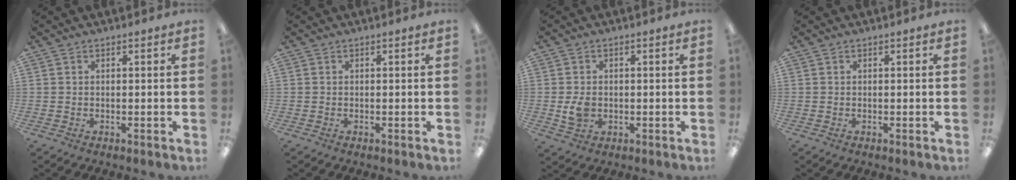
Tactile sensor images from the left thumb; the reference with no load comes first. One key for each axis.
{"total": 0.0}
{"total": 4.2, "fx": -0.3, "fy": 3.3, "fz": 2.6, "tx": -0.038, "ty": -0.003, "tz": -0.008}
{"total": 0.0}